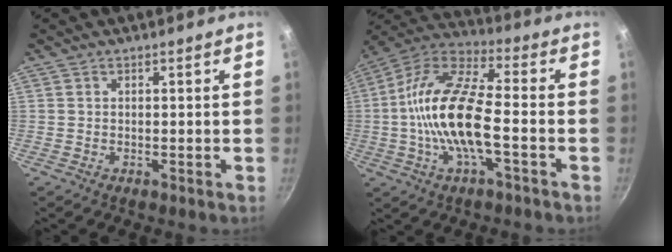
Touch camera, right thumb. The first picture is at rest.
{"total": 17.3, "force": [-2.8, 6.5, 15.8], "torque": [-0.302, 0.039, -0.070]}